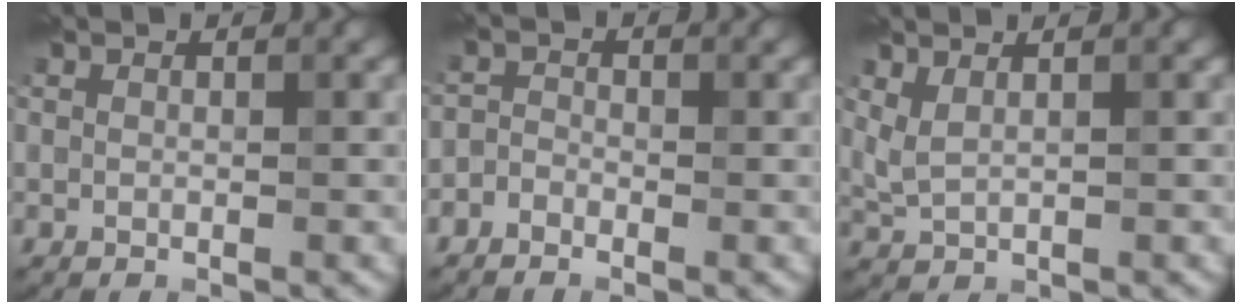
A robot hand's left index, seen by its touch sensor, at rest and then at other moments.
{"total": 1.5, "force": [-1.4, 0.5, -0.2], "torque": [0.011, 0.000, -0.032]}
{"total": 1.7, "force": [1.0, 0.5, 1.3], "torque": [-0.033, 0.003, 0.028]}